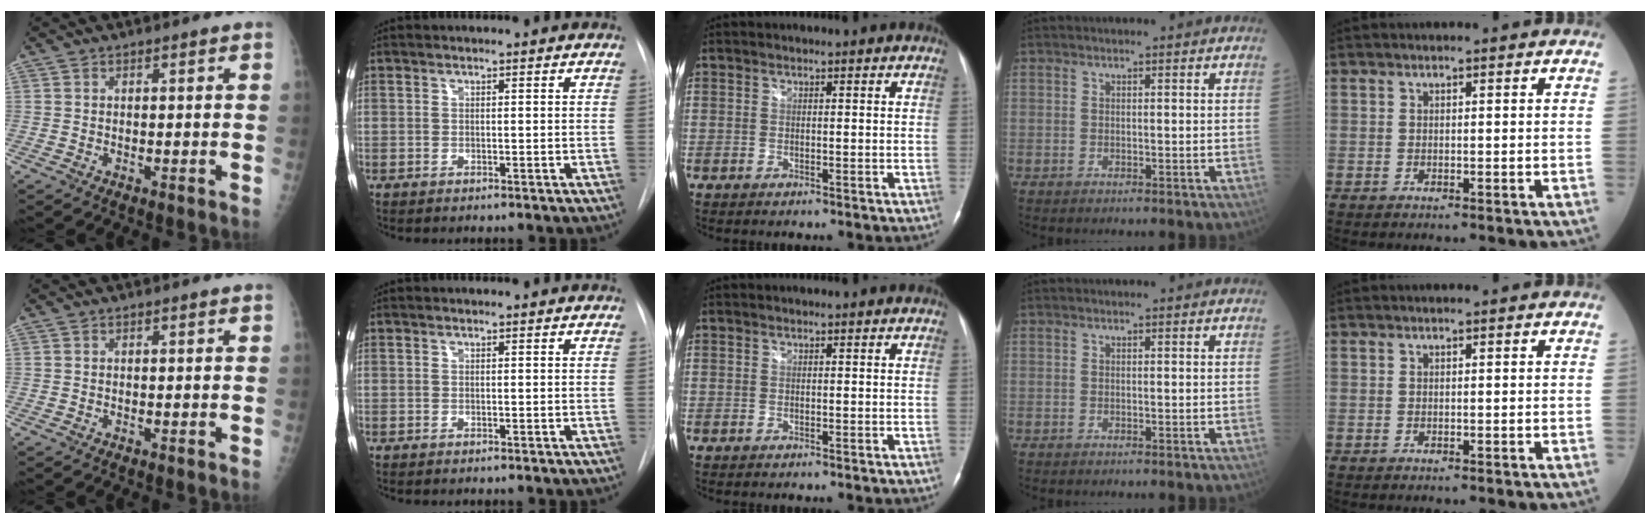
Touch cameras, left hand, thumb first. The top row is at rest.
{}